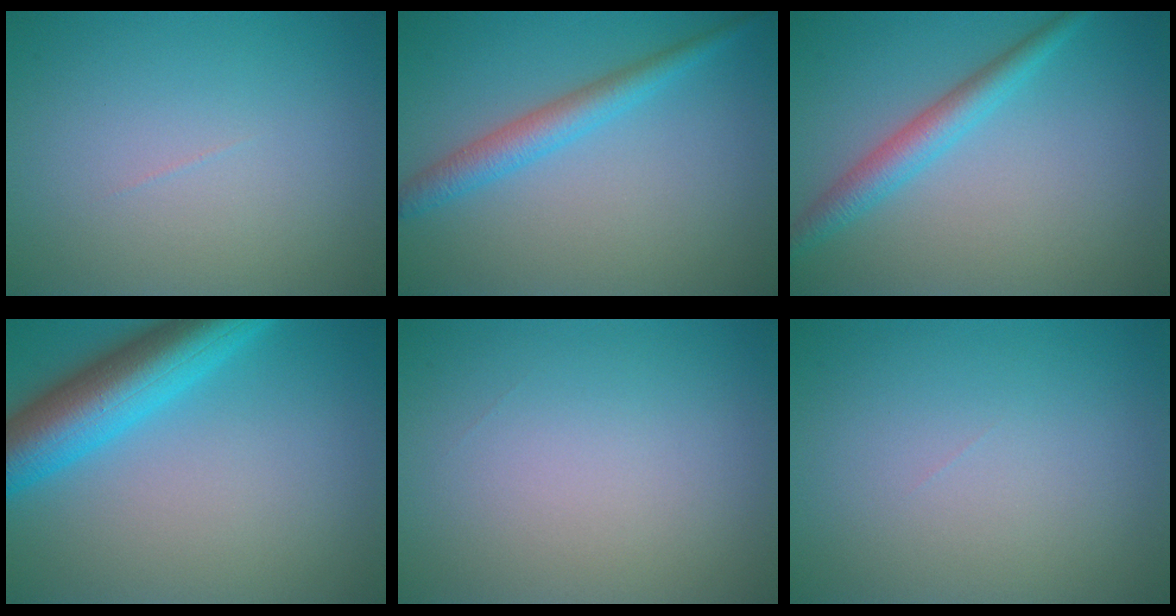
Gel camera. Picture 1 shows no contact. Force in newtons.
{"total": 3.0, "press": 3.0, "slide": 0.1}
{"total": 3.1, "press": 3.1, "slide": 0.1}
{"total": 8.2, "press": 8.2, "slide": 0.3}
{"total": 0.0}
{"total": 0.0}